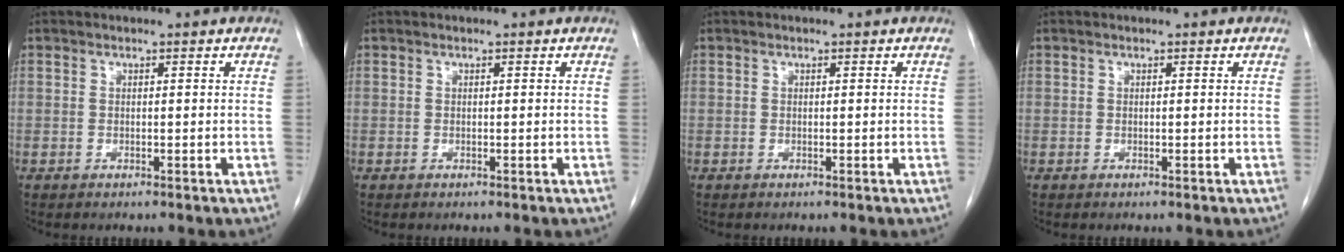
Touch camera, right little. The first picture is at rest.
{"total": 0.0}
{"total": 0.0}
{"total": 0.0}